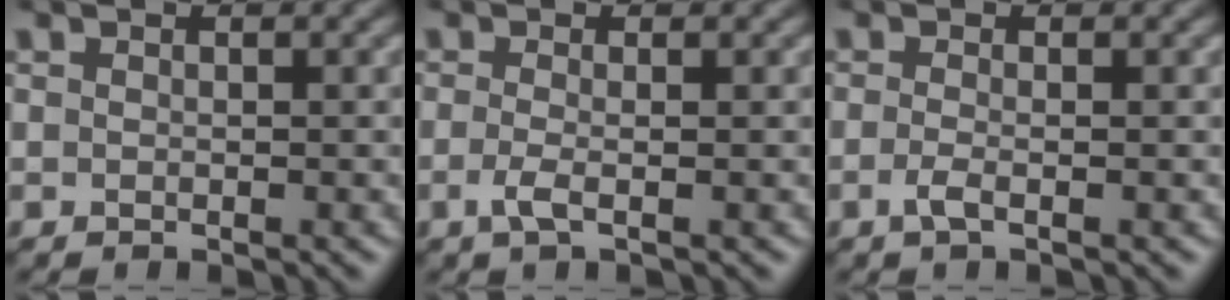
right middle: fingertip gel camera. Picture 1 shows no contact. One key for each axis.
{"total": 1.7, "fx": -0.5, "fy": 0.5, "fz": 1.6, "tx": -0.035, "ty": -0.005, "tz": -0.015}
{"total": 1.4, "fx": -0.6, "fy": 0.4, "fz": 1.3, "tx": -0.028, "ty": -0.004, "tz": -0.016}